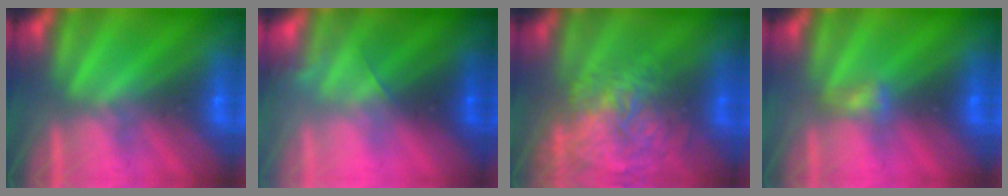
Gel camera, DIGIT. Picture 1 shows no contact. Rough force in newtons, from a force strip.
{"total": 1.8}
{"total": 13.2}
{"total": 3.0}